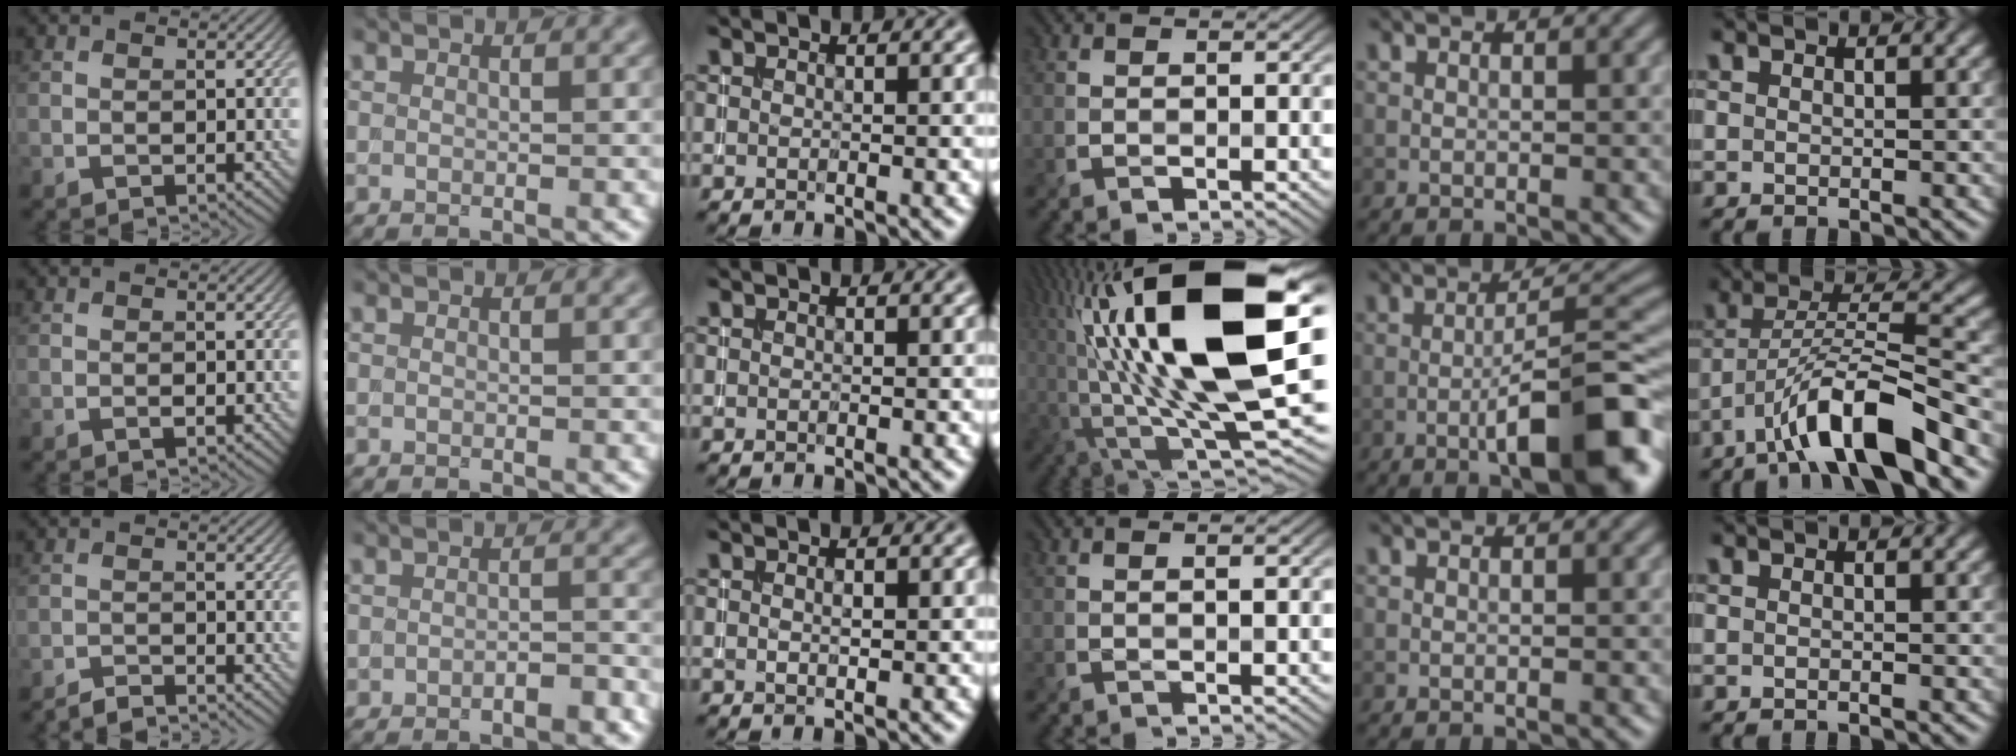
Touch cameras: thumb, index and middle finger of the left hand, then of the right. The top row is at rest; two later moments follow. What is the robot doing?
{"motion": "insert", "object": "backpack"}